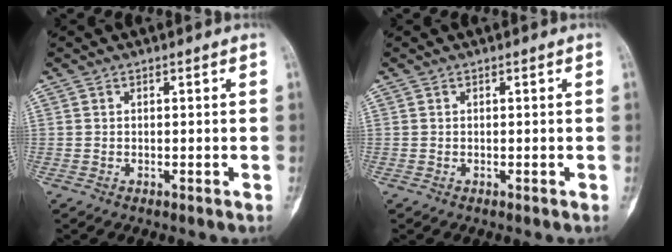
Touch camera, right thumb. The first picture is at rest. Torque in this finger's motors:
{"motor_torque": [0.00, 0.00, 0.03, -0.02, 0.00]}